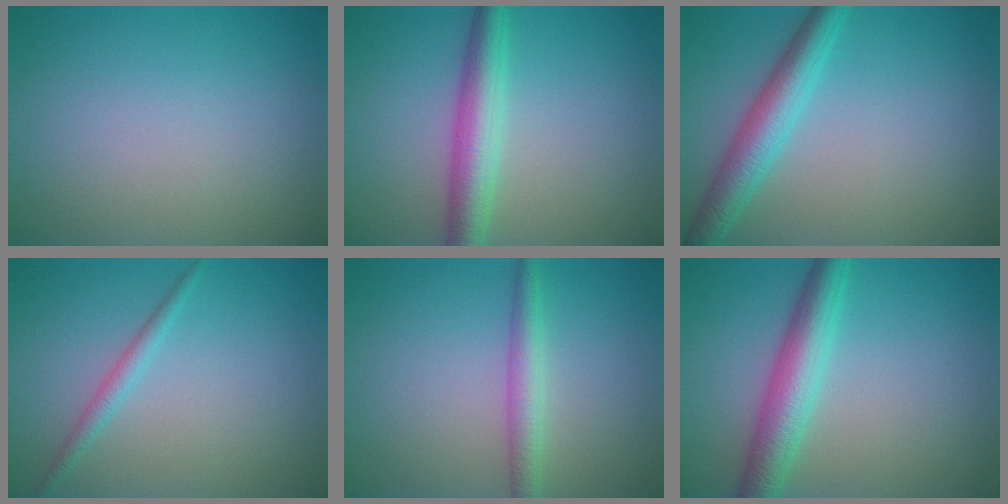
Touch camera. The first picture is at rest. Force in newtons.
{"total": 4.6, "press": 4.6, "slide": 0.1}
{"total": 4.3, "press": 4.3, "slide": 0.0}
{"total": 1.5, "press": 1.5, "slide": 0.0}
{"total": 2.6, "press": 2.6, "slide": 0.1}
{"total": 5.0, "press": 5.0, "slide": 0.0}